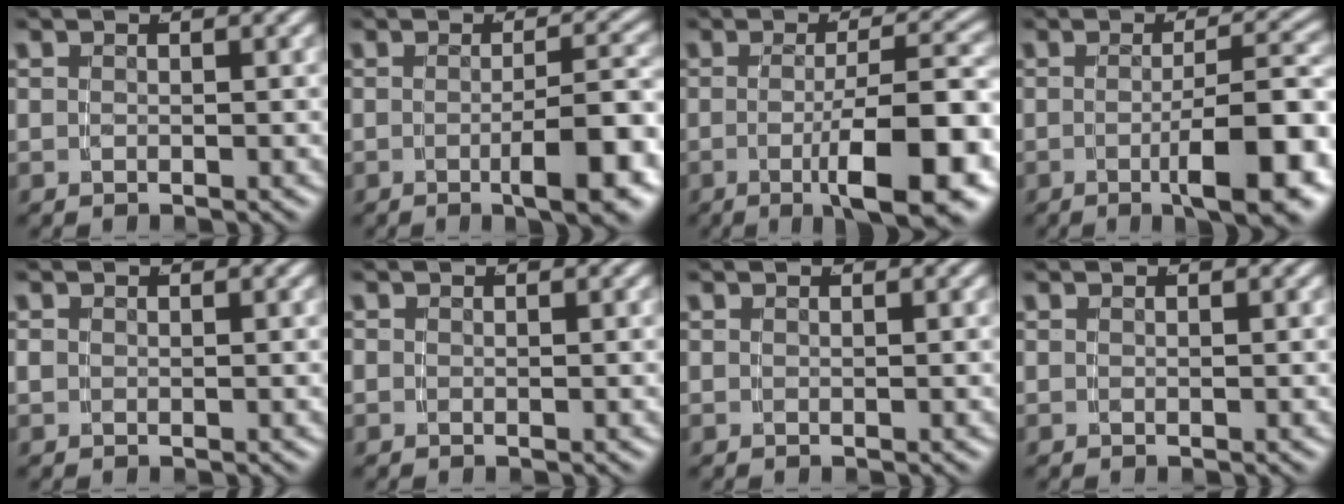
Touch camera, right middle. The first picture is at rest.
{"total": 5.1, "force": [-2.0, 0.7, 4.7], "torque": [-0.053, 0.000, -0.032]}
{"total": 8.7, "force": [-3.3, 1.9, 7.8], "torque": [-0.097, -0.007, -0.044]}
{"total": 7.1, "force": [-2.7, 1.3, 6.4], "torque": [-0.077, -0.002, -0.038]}
{"total": 0.5, "force": [0.2, 0.5, 0.2], "torque": [-0.010, -0.002, 0.005]}
{"total": 0.6, "force": [0.2, 0.6, 0.0], "torque": [-0.007, -0.001, 0.000]}
{"total": 0.0}
{"total": 0.0}